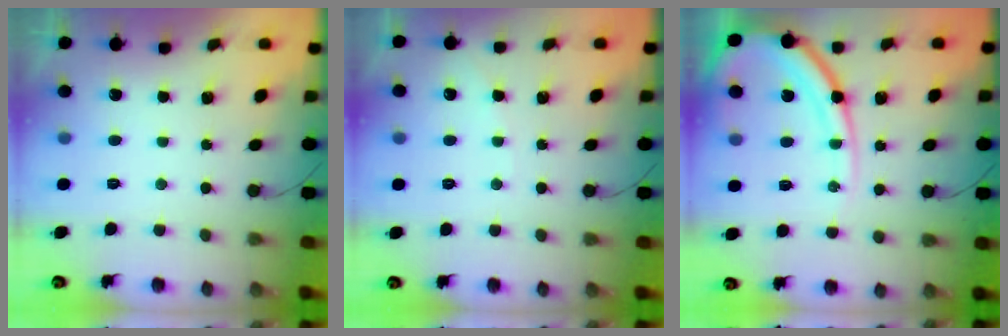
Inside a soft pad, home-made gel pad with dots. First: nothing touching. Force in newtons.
{"total": 3.5, "press": 3.5, "slide": 0.5}
{"total": 15.2, "press": 15.1, "slide": 1.5}